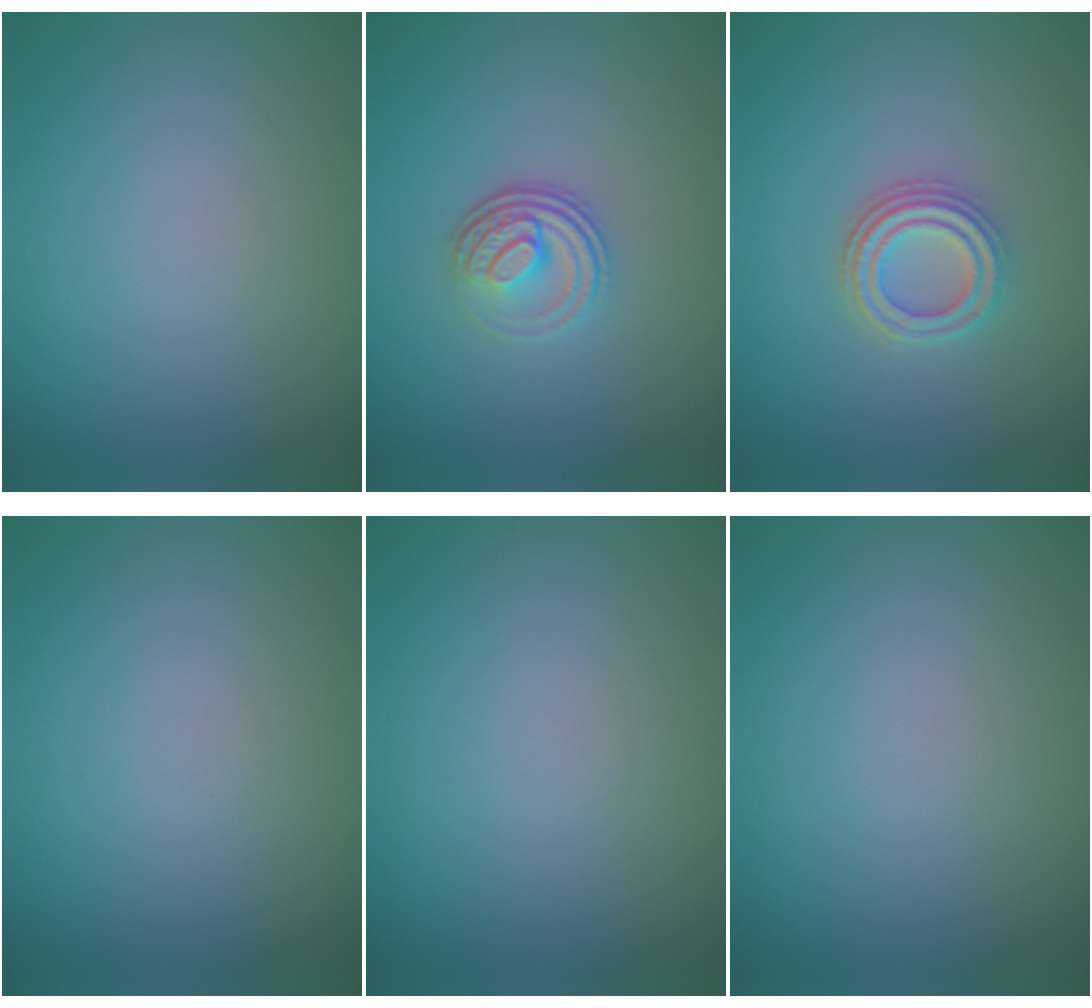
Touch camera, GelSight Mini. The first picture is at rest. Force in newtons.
{"total": 3.5, "press": 2.5, "slide": 2.5}
{"total": 3.2, "press": 2.8, "slide": 1.6}
{"total": 0.0}
{"total": 0.0}
{"total": 0.0}